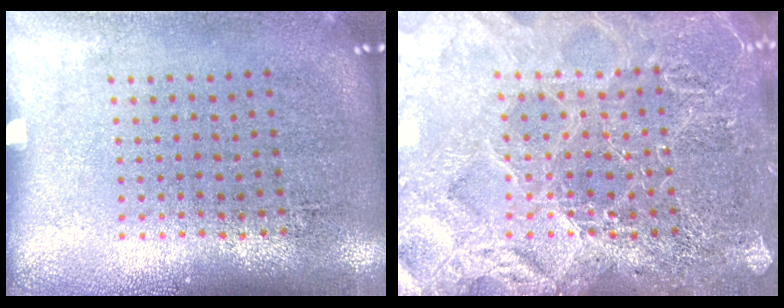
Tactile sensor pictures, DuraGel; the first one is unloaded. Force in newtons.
{"total": 4.6, "press": 4.6, "slide": 0.6}